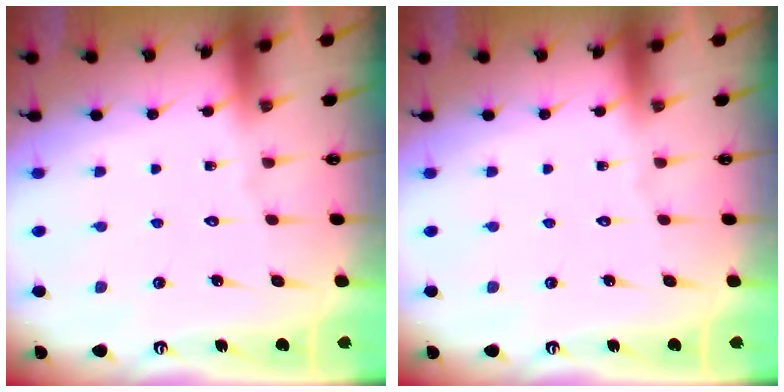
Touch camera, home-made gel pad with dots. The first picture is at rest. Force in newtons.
{"total": 0.0}